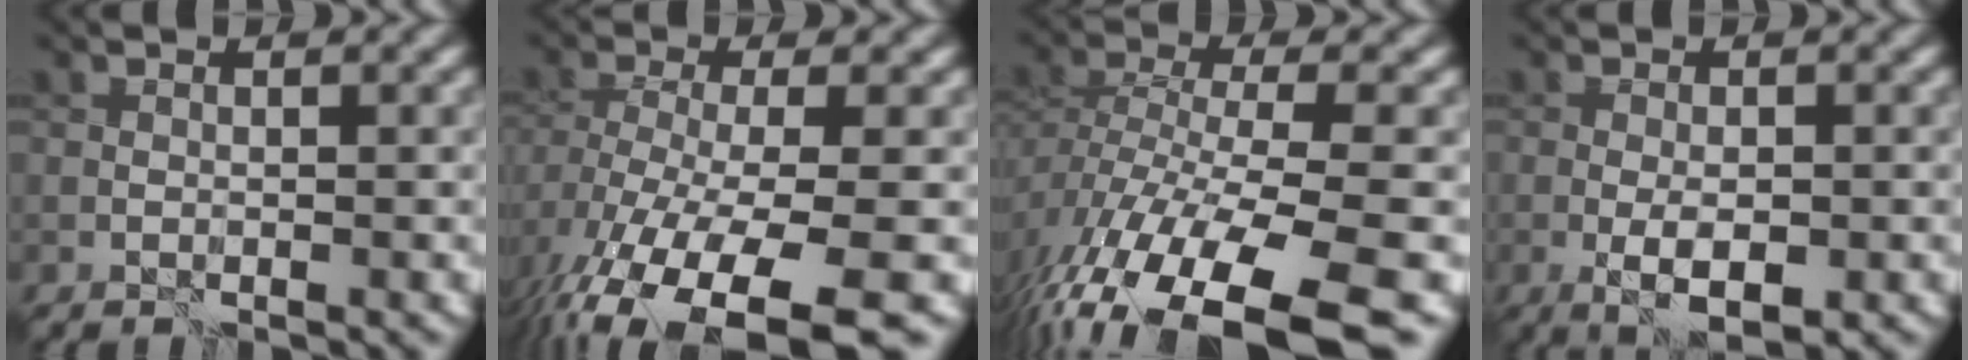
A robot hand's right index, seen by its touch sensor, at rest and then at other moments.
{"total": 12.4, "force": [-7.7, 4.9, 8.3], "torque": [-0.177, -0.039, -0.106]}
{"total": 13.6, "force": [-8.5, 5.5, 9.0], "torque": [-0.197, -0.028, -0.121]}
{"total": 3.7, "force": [-1.2, 1.4, 3.2], "torque": [-0.058, -0.007, -0.018]}